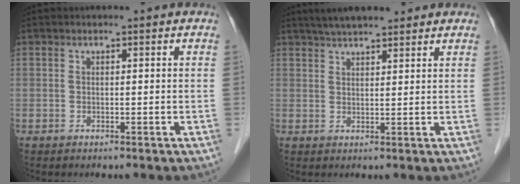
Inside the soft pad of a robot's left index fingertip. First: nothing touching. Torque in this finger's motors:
{"motor_torque": [0.03, 0.28, -0.07, 0.03]}